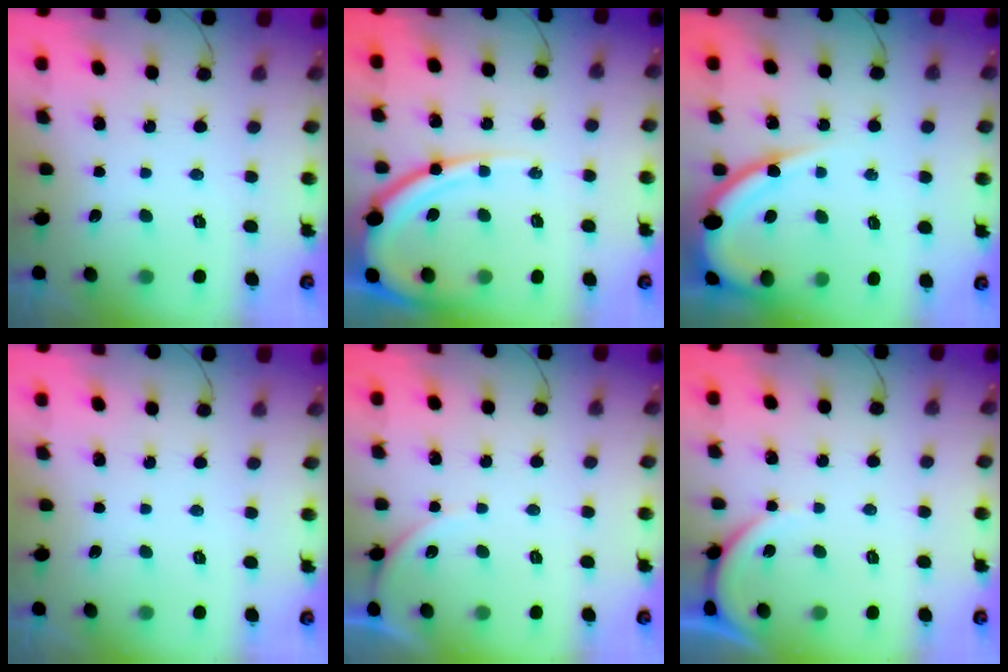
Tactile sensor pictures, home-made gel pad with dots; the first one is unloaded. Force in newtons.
{"total": 14.9, "press": 14.8, "slide": 1.5}
{"total": 10.7, "press": 10.7, "slide": 0.5}
{"total": 0.0}
{"total": 5.5, "press": 5.4, "slide": 0.7}
{"total": 4.0, "press": 3.9, "slide": 0.6}